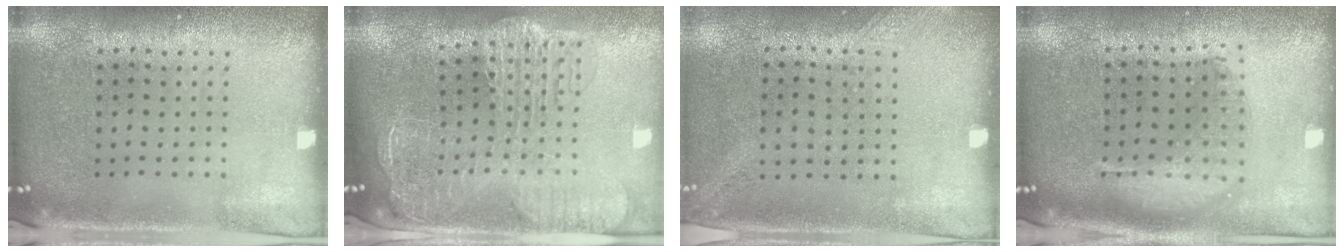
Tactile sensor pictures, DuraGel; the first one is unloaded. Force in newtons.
{"total": 2.9, "press": 2.4, "slide": 1.7}
{"total": 1.4, "press": 1.1, "slide": 0.9}
{"total": 1.6, "press": 1.4, "slide": 0.7}